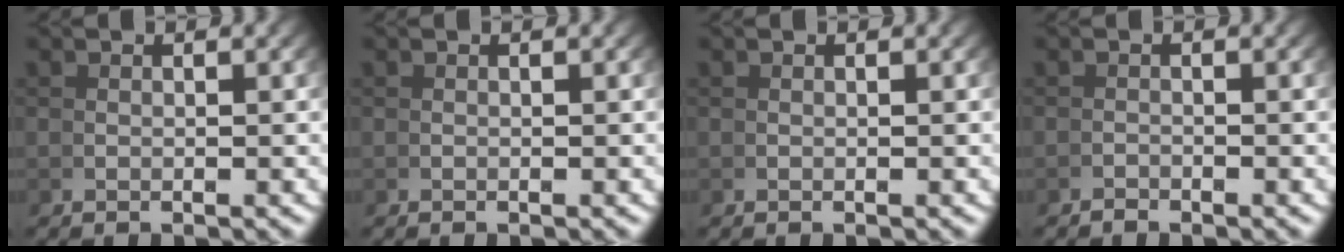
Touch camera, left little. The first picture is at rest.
{"total": 0.0}
{"total": 0.0}
{"total": 1.3, "force": [-0.8, -0.9, -0.6], "torque": [0.016, -0.002, -0.014]}